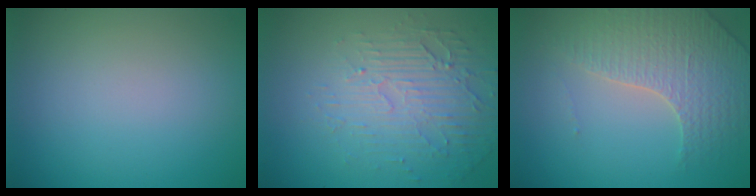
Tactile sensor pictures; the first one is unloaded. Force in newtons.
{"total": 5.5, "press": 3.3, "slide": 4.4}
{"total": 3.7, "press": 3.6, "slide": 1.0}